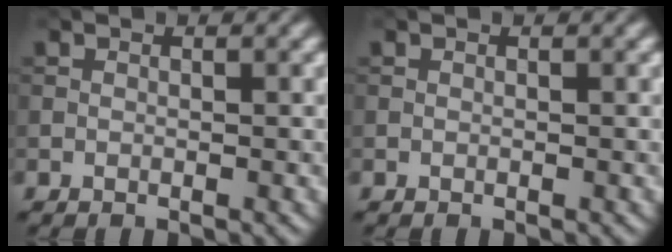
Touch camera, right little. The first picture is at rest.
{"total": 0.0}